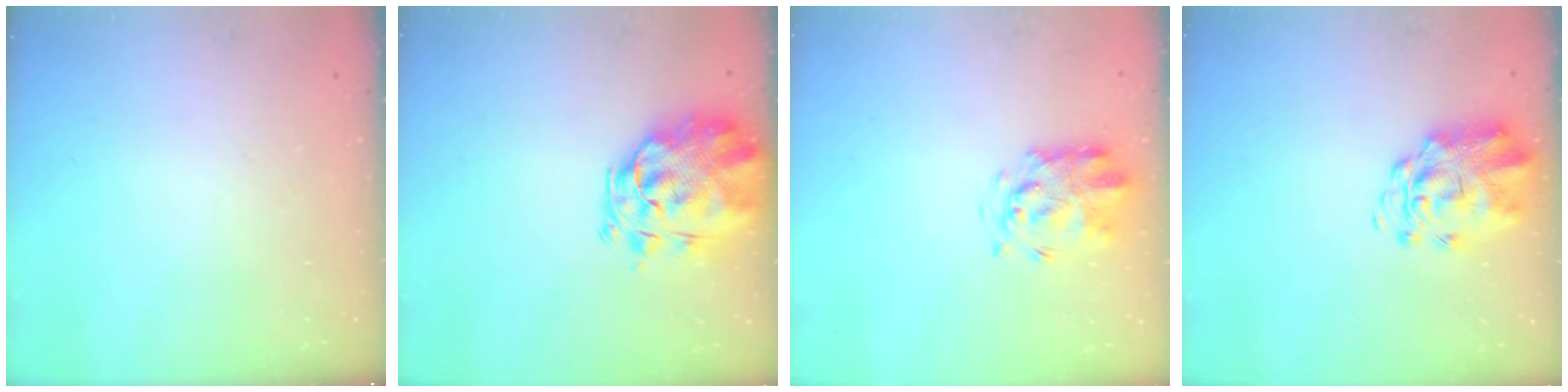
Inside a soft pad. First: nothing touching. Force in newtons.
{"total": 3.6, "press": 3.2, "slide": 1.5}
{"total": 3.5, "press": 3.4, "slide": 0.9}
{"total": 3.8, "press": 3.6, "slide": 1.2}